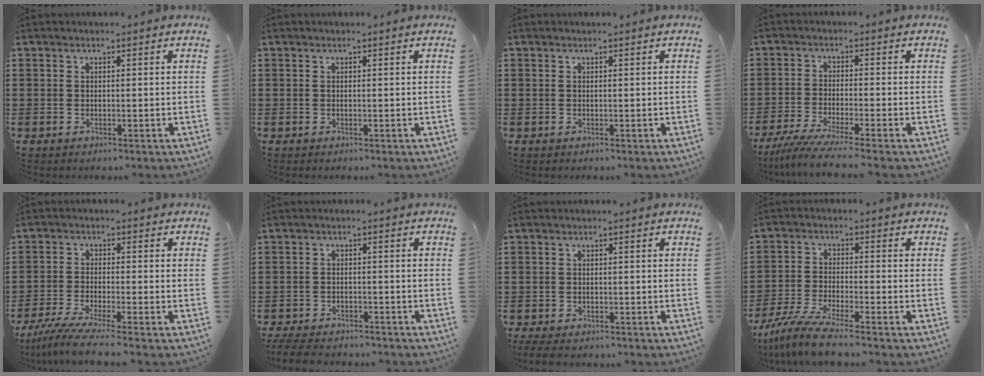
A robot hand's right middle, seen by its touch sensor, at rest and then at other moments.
{"total": 0.0}
{"total": 0.0}
{"total": 4.7, "force": [-4.1, -0.6, 2.3], "torque": [-0.062, -0.024, -0.080]}
{"total": 5.6, "force": [-4.7, -0.4, 3.1], "torque": [-0.079, -0.027, -0.093]}
{"total": 4.2, "force": [-4.1, 0.5, 0.6], "torque": [-0.024, -0.004, -0.086]}
{"total": 2.2, "force": [-2.1, 0.4, 0.4], "torque": [-0.018, -0.004, -0.046]}
{"total": 7.2, "force": [-6.3, -0.1, 3.5], "torque": [-0.085, -0.017, -0.124]}